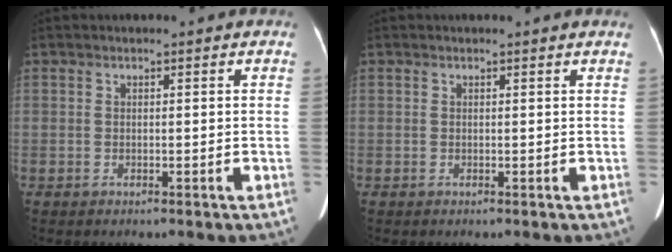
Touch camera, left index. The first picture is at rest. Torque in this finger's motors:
{"motor_torque": [0.07, 0.00, -0.06, -0.01]}